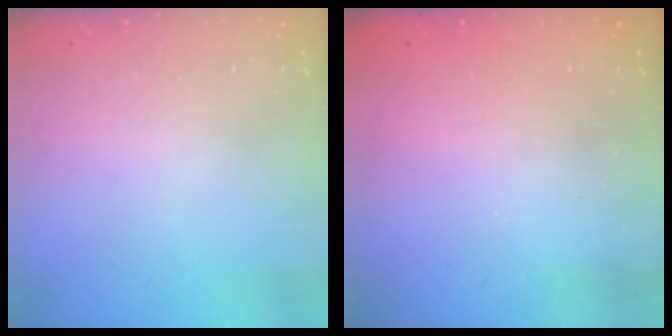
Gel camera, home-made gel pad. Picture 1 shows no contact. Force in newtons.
{"total": 2.4, "press": 2.2, "slide": 0.8}